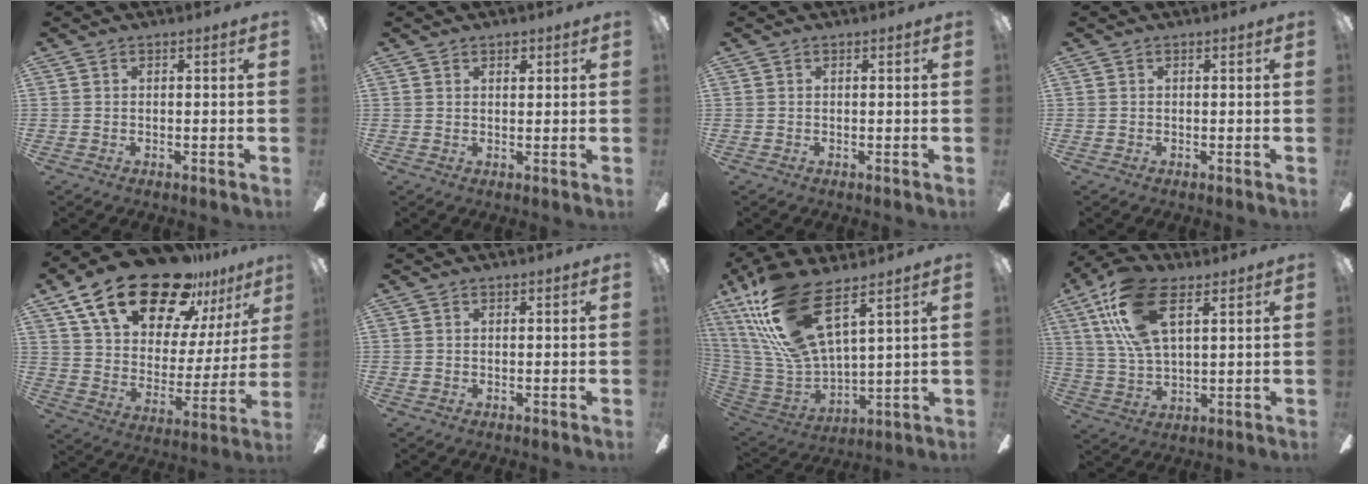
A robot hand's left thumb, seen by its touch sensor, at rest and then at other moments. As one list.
[{"total": 2.0, "force": [1.3, 1.1, 0.9], "torque": [-0.002, -0.005, 0.021]}, {"total": 0.0}, {"total": 0.0}, {"total": 25.3, "force": [17.3, 11.2, 14.6], "torque": [-0.247, -0.104, 0.300]}, {"total": 0.6, "force": [0.3, 0.5, 0.2], "torque": [-0.005, 0.004, 0.004]}, {"total": 22.7, "force": [13.9, 7.6, 16.3], "torque": [-0.364, -0.072, 0.244]}, {"total": 17.9, "force": [8.5, 8.4, 13.4], "torque": [-0.288, -0.009, 0.150]}]